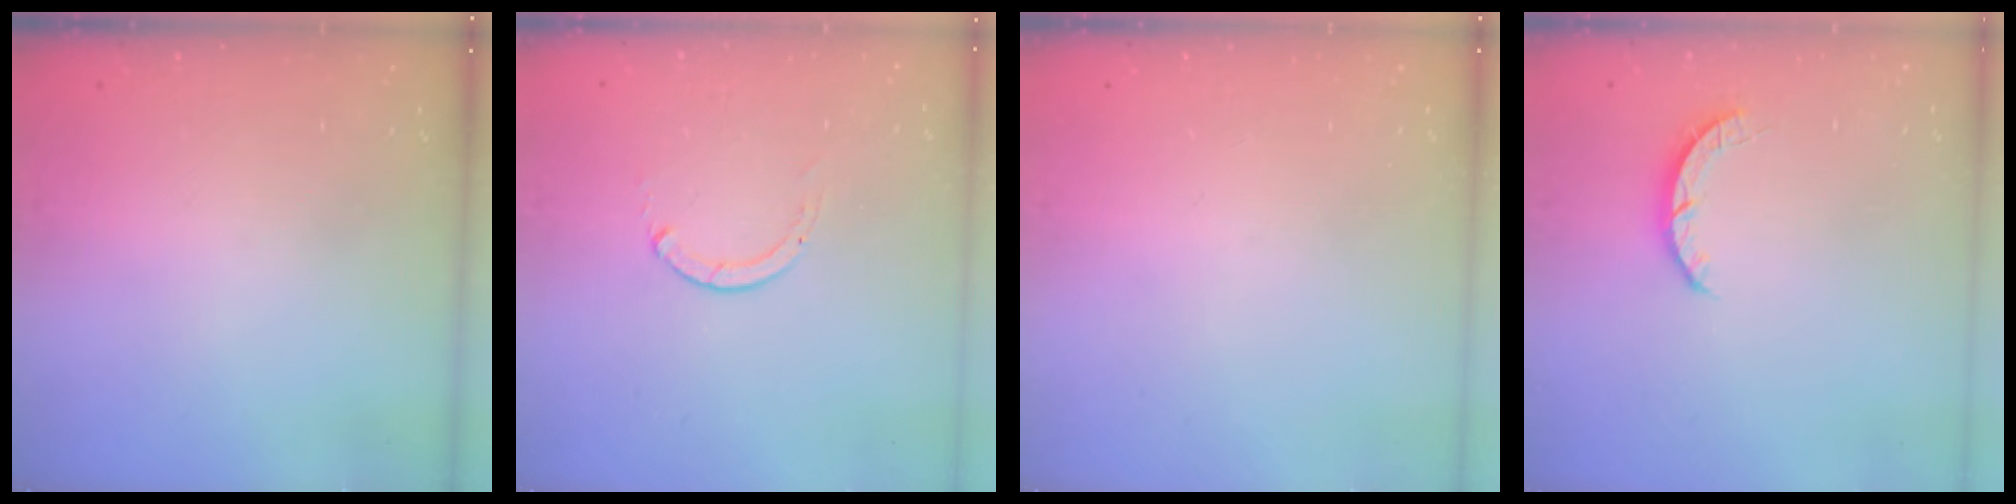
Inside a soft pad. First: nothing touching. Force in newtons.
{"total": 0.0}
{"total": 0.0}
{"total": 2.7, "press": 2.7, "slide": 0.4}